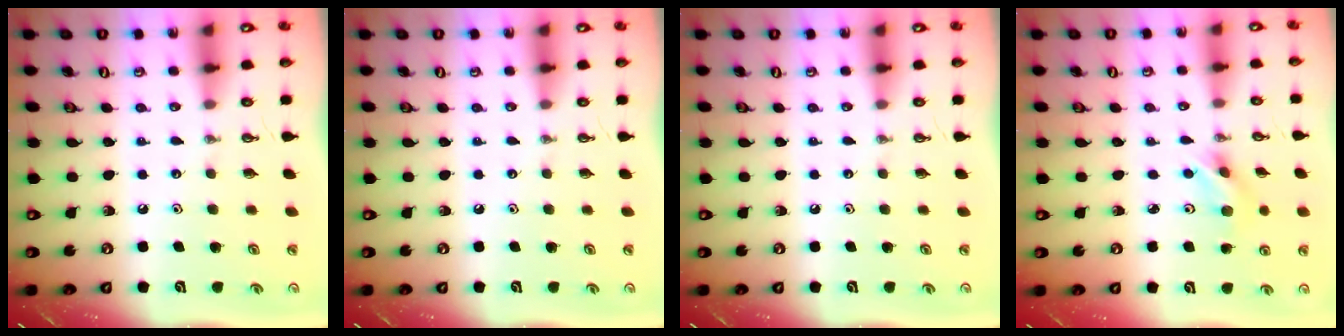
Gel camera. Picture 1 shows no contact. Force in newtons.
{"total": 0.0}
{"total": 0.0}
{"total": 5.5, "press": 3.8, "slide": 4.0}